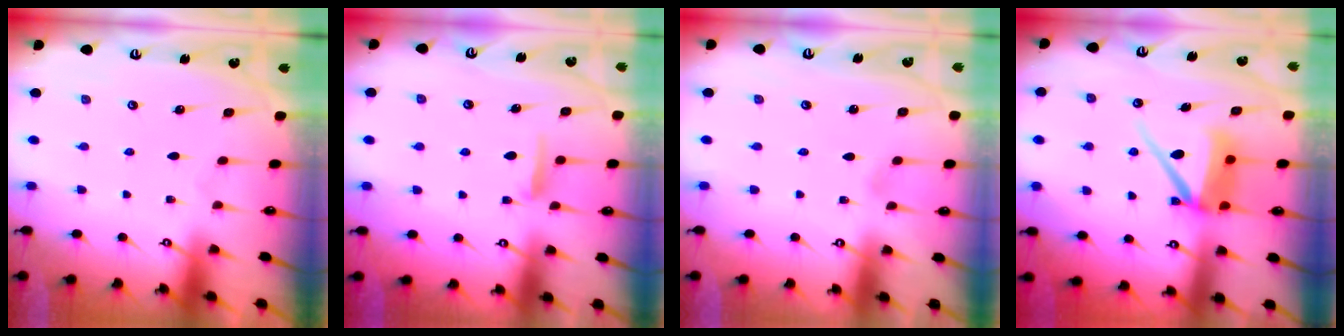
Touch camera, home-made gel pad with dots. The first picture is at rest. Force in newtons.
{"total": 6.5, "press": 6.5, "slide": 0.7}
{"total": 1.9, "press": 1.9, "slide": 0.2}
{"total": 8.6, "press": 8.5, "slide": 1.2}